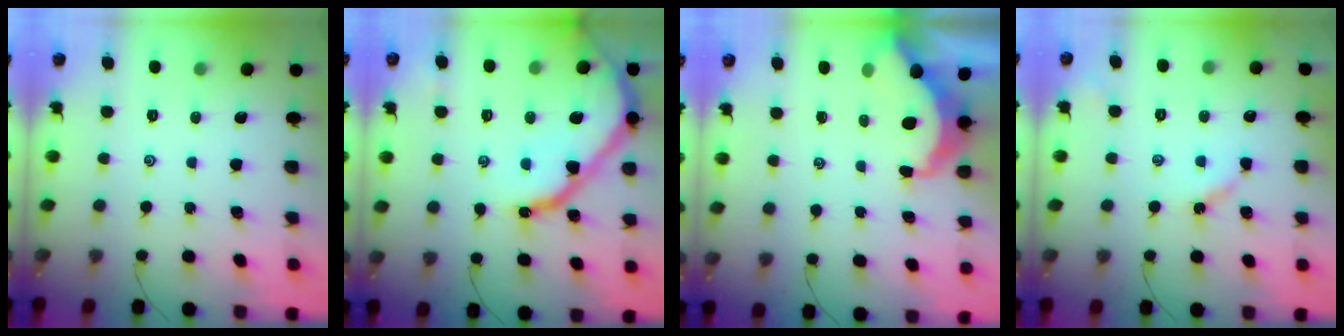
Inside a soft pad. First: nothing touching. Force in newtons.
{"total": 16.4, "press": 16.3, "slide": 1.4}
{"total": 6.3, "press": 6.3, "slide": 0.8}
{"total": 4.9, "press": 4.8, "slide": 0.4}